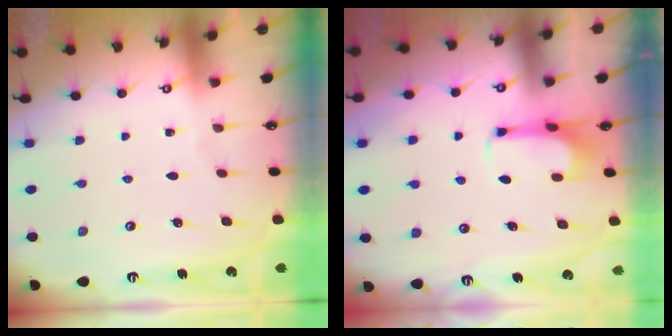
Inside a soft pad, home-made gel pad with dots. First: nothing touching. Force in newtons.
{"total": 5.0, "press": 4.9, "slide": 1.1}